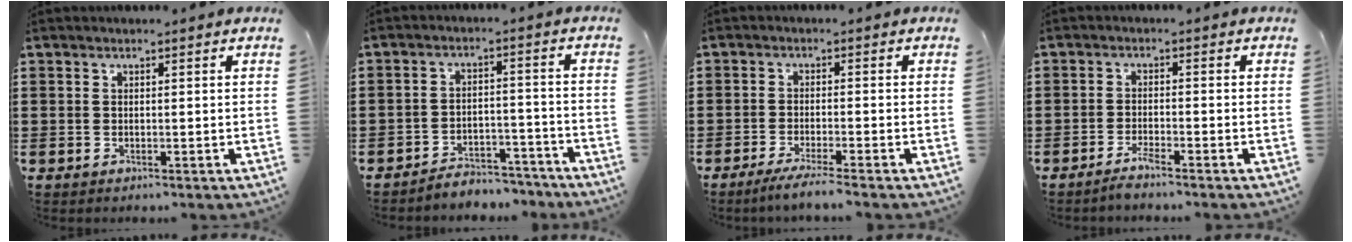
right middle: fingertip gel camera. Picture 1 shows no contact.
{"total": 4.5, "force": [-4.4, 0.7, 0.2], "torque": [-0.007, 0.010, -0.094]}
{"total": 2.9, "force": [-2.5, -0.3, 1.4], "torque": [-0.030, -0.004, -0.051]}
{"total": 2.1, "force": [-1.8, -0.3, 0.9], "torque": [-0.025, -0.004, -0.036]}